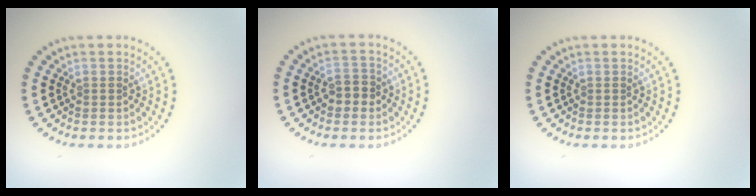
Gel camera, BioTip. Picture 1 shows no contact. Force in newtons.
{"total": 1.9, "press": 1.8, "slide": 0.5}
{"total": 0.0}